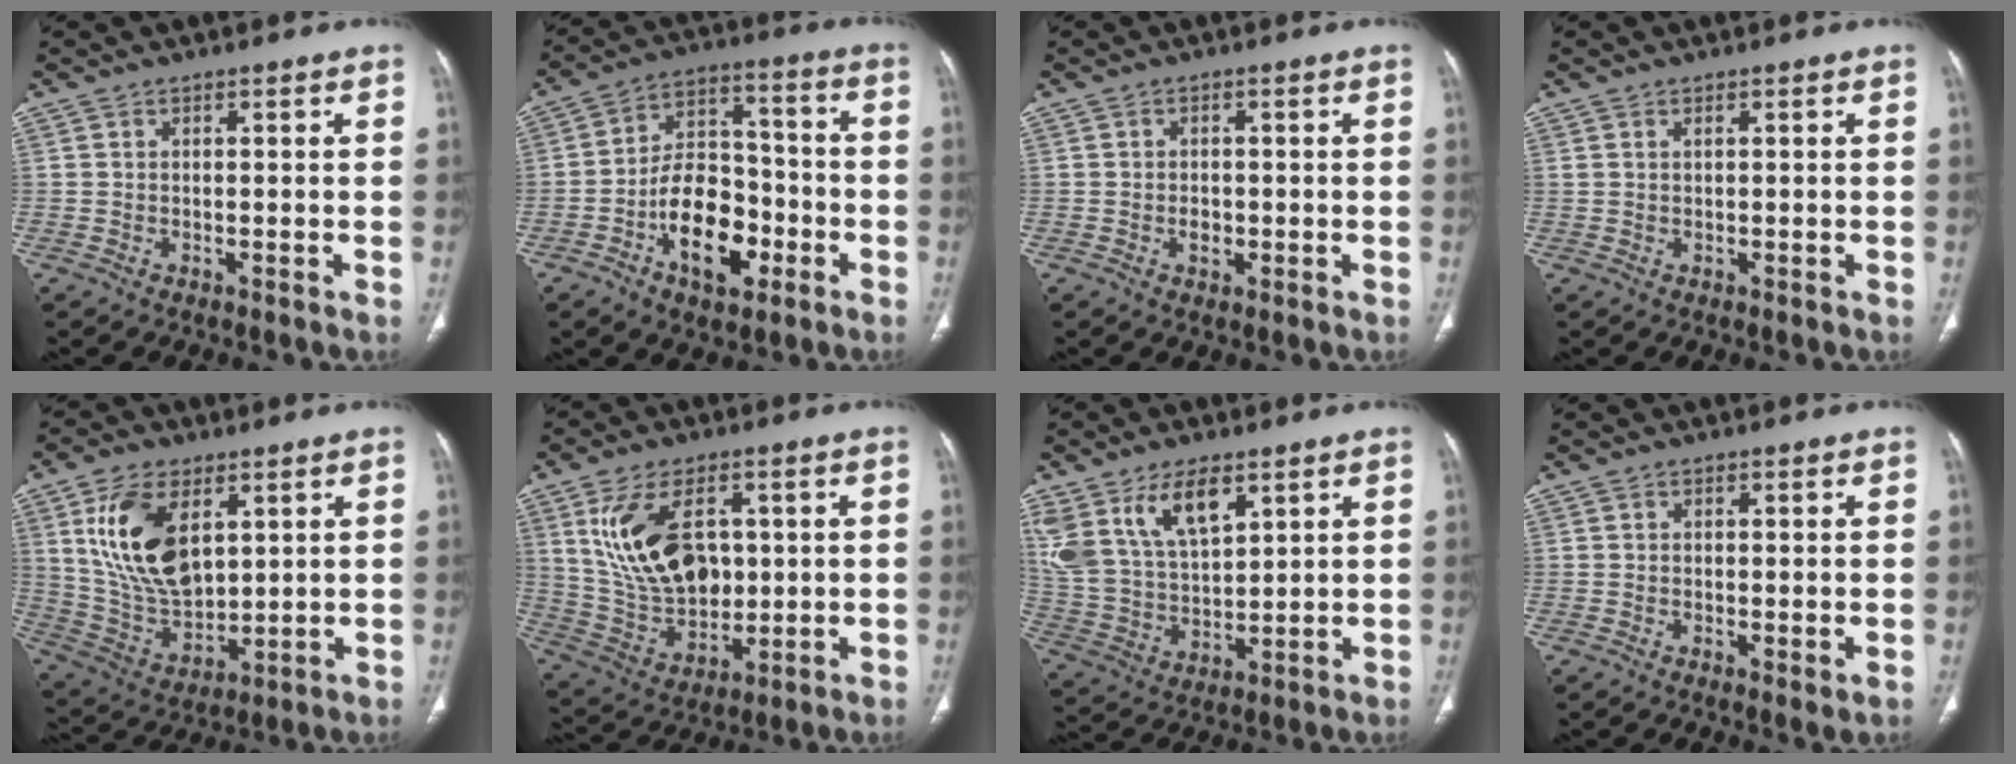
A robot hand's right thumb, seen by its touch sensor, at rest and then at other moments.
{"total": 14.8, "force": [-5.7, 8.7, 10.5], "torque": [-0.143, 0.041, -0.097]}
{"total": 2.1, "force": [-0.5, 1.5, 1.4], "torque": [-0.017, 0.003, -0.005]}
{"total": 0.6, "force": [0.4, 0.2, 0.4], "torque": [-0.012, 0.006, 0.009]}
{"total": 16.9, "force": [5.7, 9.6, 12.7], "torque": [-0.225, -0.023, 0.123]}
{"total": 16.9, "force": [4.2, 10.5, 12.6], "torque": [-0.209, -0.014, 0.095]}
{"total": 14.8, "force": [8.0, 7.5, 9.9], "torque": [-0.177, -0.027, 0.169]}
{"total": 1.6, "force": [-0.1, 0.4, 1.5], "torque": [-0.027, -0.008, -0.002]}